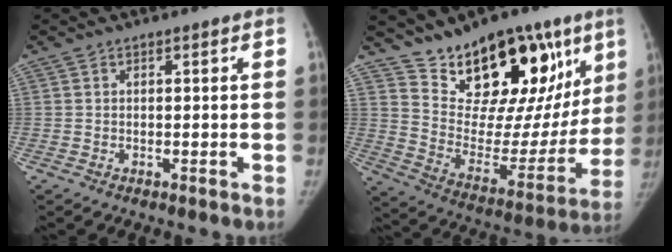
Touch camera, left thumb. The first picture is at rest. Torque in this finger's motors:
{"motor_torque": [1.66, 1.78, 1.12, -1.65, 0.05]}